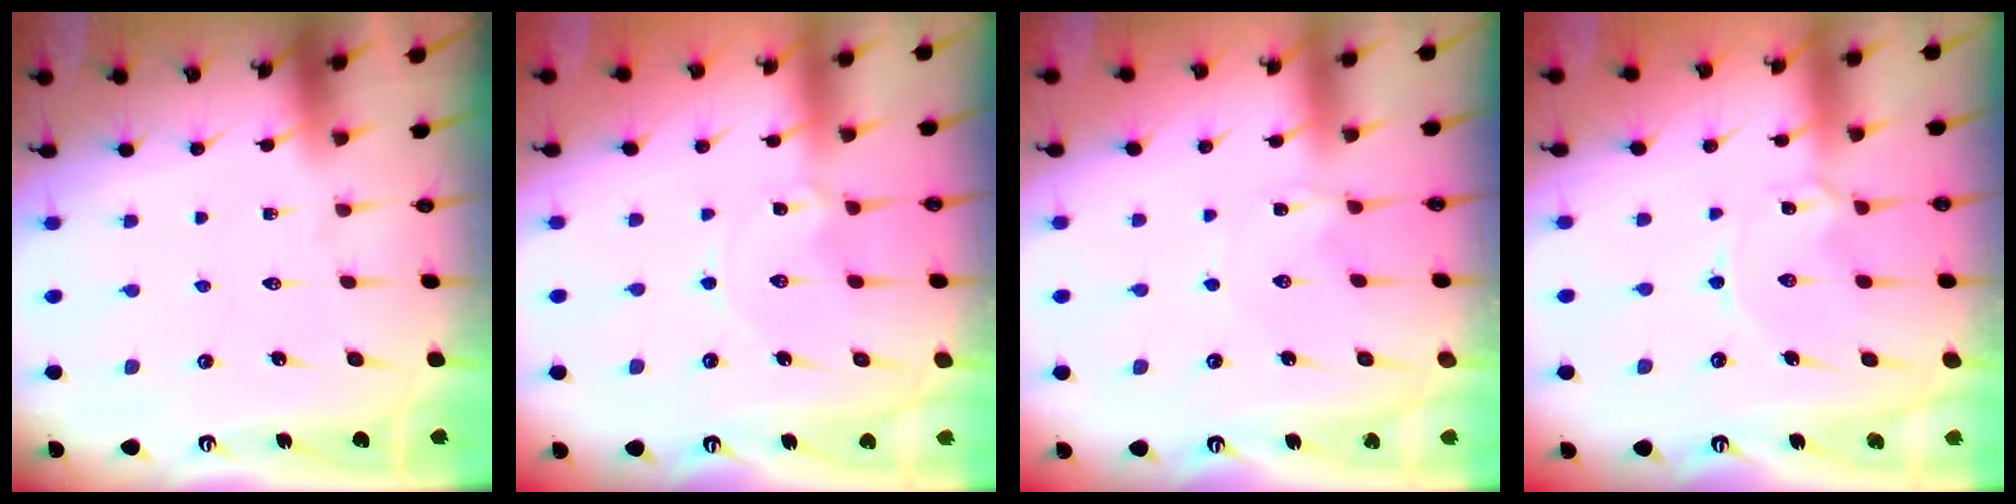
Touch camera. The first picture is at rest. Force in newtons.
{"total": 1.2, "press": 1.2, "slide": 0.1}
{"total": 1.8, "press": 1.7, "slide": 0.3}
{"total": 2.0, "press": 2.0, "slide": 0.1}